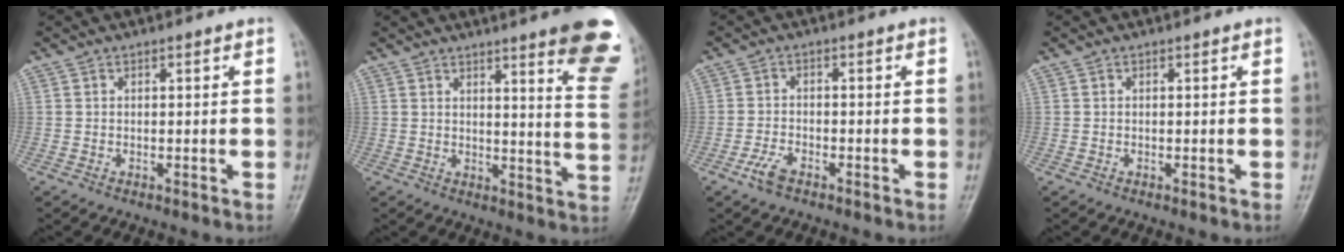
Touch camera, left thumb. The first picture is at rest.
{"total": 15.2, "force": [9.6, 2.2, 11.6], "torque": [-0.112, -0.053, 0.102]}
{"total": 3.4, "force": [-2.2, 1.5, 2.1], "torque": [-0.046, 0.009, -0.043]}
{"total": 0.0}